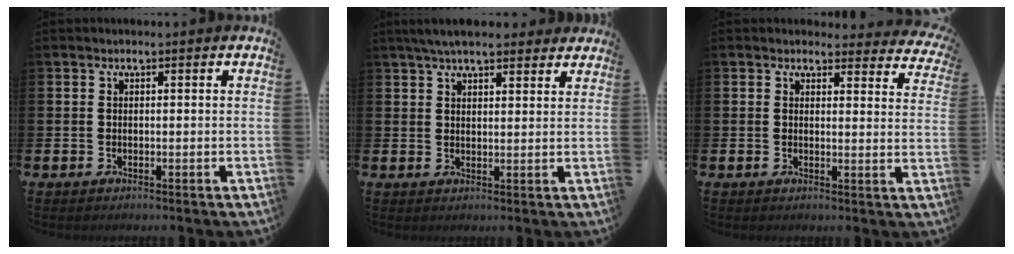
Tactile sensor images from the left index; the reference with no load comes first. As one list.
[{"total": 5.0, "force": [4.5, 1.3, 1.8], "torque": [-0.040, -0.010, 0.083]}, {"total": 2.6, "force": [2.5, 0.9, -0.1], "torque": [0.014, -0.022, 0.038]}]